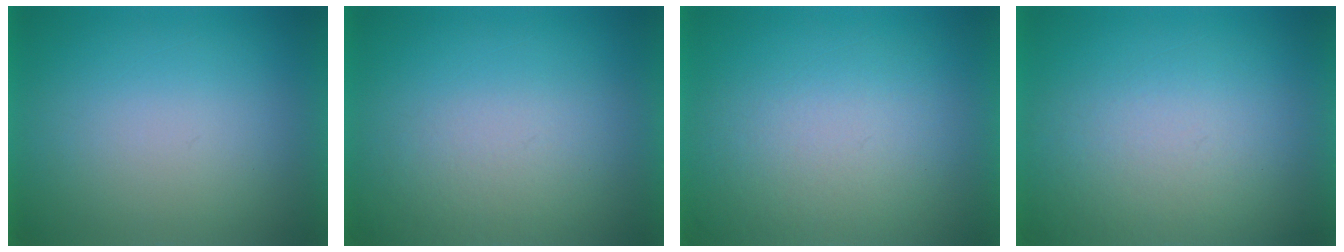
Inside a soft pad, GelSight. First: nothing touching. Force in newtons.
{"total": 3.2}
{"total": 4.2}
{"total": 4.5}